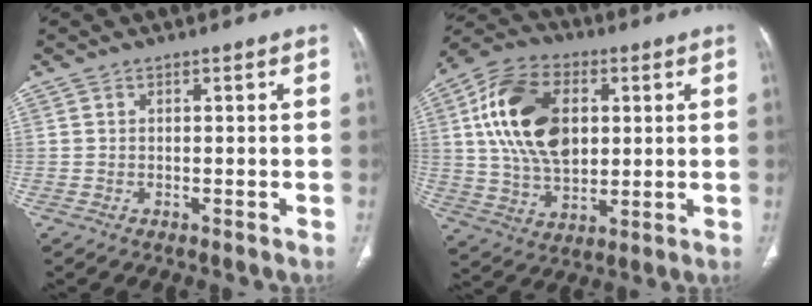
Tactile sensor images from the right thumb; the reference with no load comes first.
{"total": 18.7, "force": [3.9, 12.1, 13.7], "torque": [-0.231, 0.003, 0.072]}